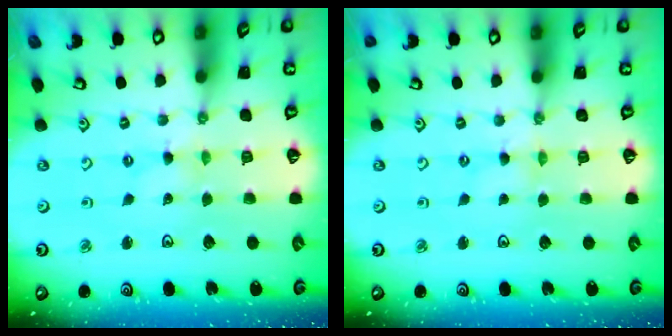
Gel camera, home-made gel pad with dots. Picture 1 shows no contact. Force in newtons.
{"total": 0.6, "press": 0.6, "slide": 0.2}